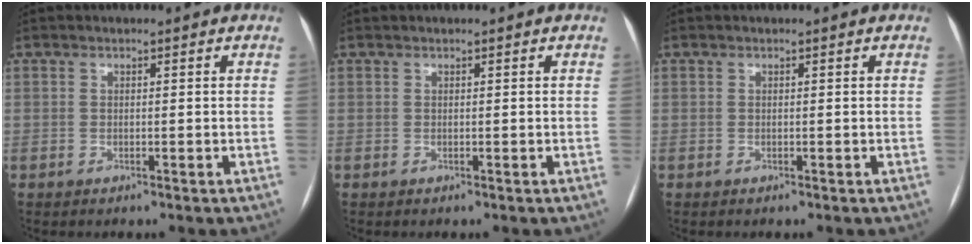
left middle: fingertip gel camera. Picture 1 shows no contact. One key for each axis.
{"total": 0.0}
{"total": 0.0}